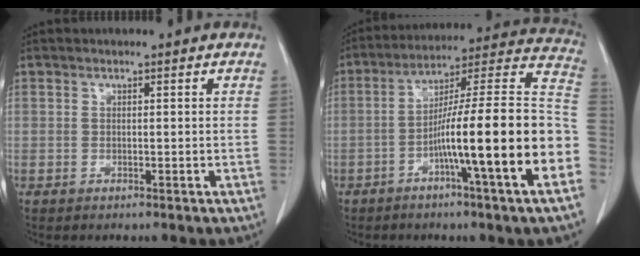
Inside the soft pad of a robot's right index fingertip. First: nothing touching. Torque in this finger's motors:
{"motor_torque": [2.14, 0.00, 1.05, 0.21]}